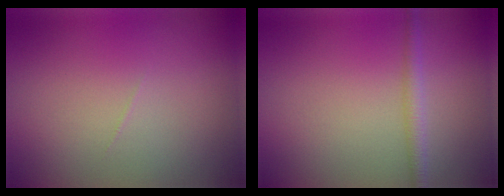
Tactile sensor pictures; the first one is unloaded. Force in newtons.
{"total": 1.8, "press": 1.8, "slide": 0.0}